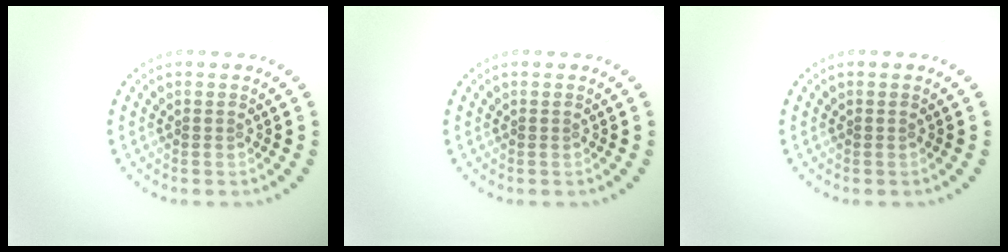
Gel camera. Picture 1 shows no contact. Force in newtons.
{"total": 0.0}
{"total": 0.0}